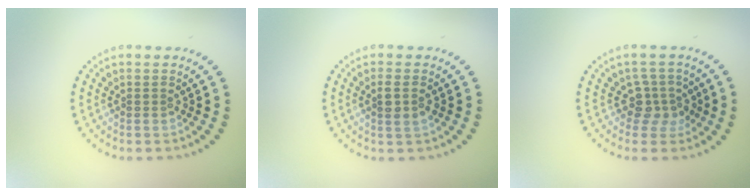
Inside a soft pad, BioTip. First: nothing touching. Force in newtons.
{"total": 1.7, "press": 1.6, "slide": 0.7}
{"total": 2.5, "press": 2.0, "slide": 1.5}